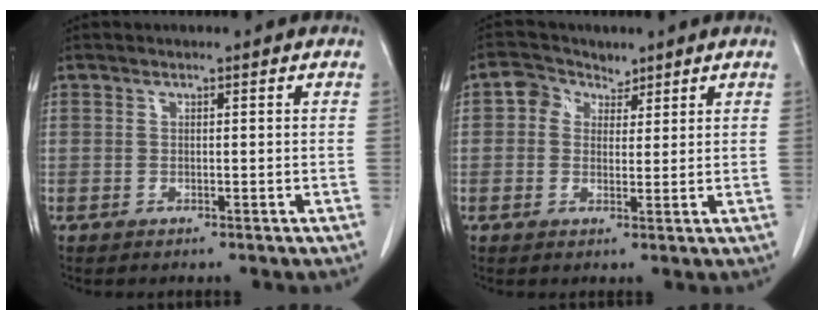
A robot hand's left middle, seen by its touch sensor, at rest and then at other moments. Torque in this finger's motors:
{"motor_torque": [0.12, -0.10, -0.03, 0.00]}